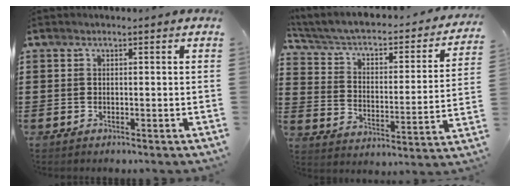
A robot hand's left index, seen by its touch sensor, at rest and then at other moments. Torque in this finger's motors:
{"motor_torque": [2.14, 0.00, 0.31, 0.21]}